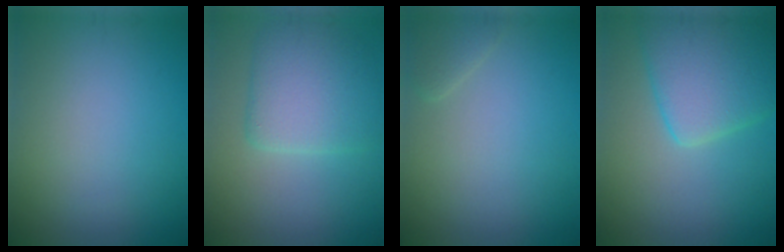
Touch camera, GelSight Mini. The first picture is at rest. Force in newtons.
{"total": 5.5, "press": 5.5, "slide": 0.3}
{"total": 1.3, "press": 1.3, "slide": 0.2}
{"total": 6.5, "press": 6.5, "slide": 0.6}